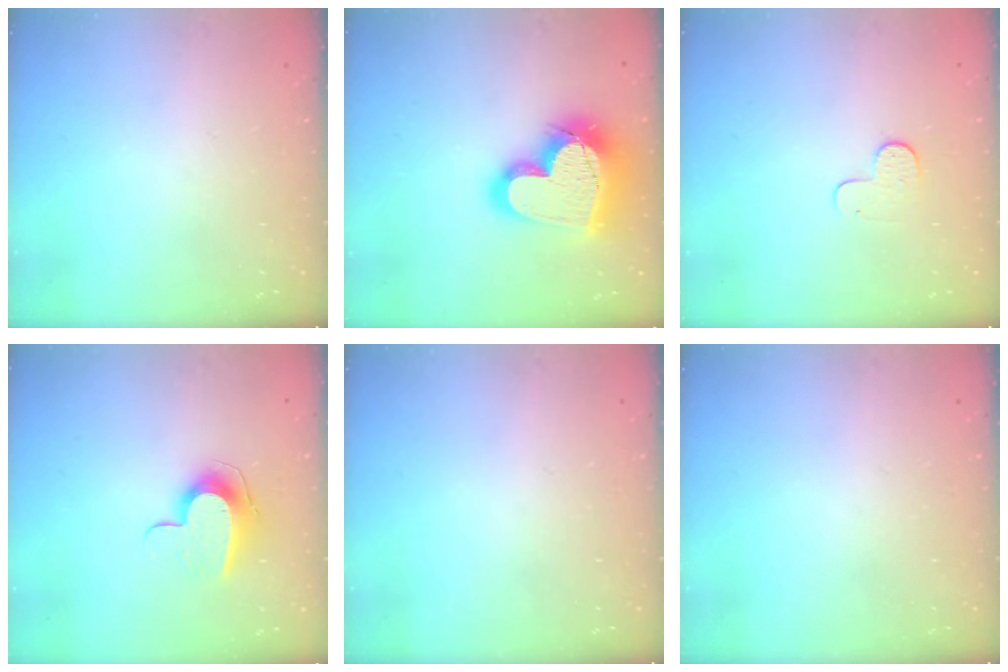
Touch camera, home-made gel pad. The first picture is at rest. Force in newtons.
{"total": 24.7, "press": 24.6, "slide": 2.1}
{"total": 5.4, "press": 5.4, "slide": 0.5}
{"total": 9.6, "press": 9.5, "slide": 1.2}
{"total": 0.0}
{"total": 0.0}